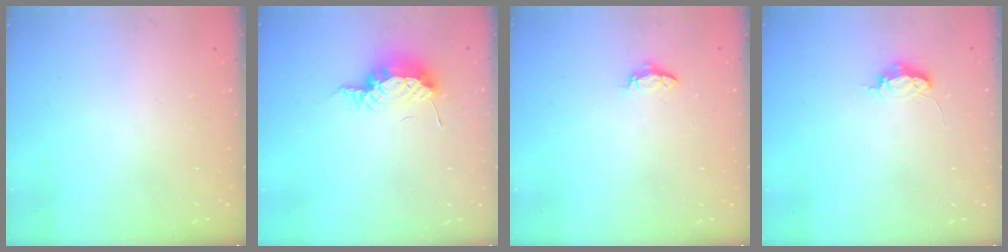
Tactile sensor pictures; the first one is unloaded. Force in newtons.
{"total": 8.3, "press": 8.2, "slide": 1.5}
{"total": 3.6, "press": 3.5, "slide": 0.4}
{"total": 5.3, "press": 5.3, "slide": 0.5}